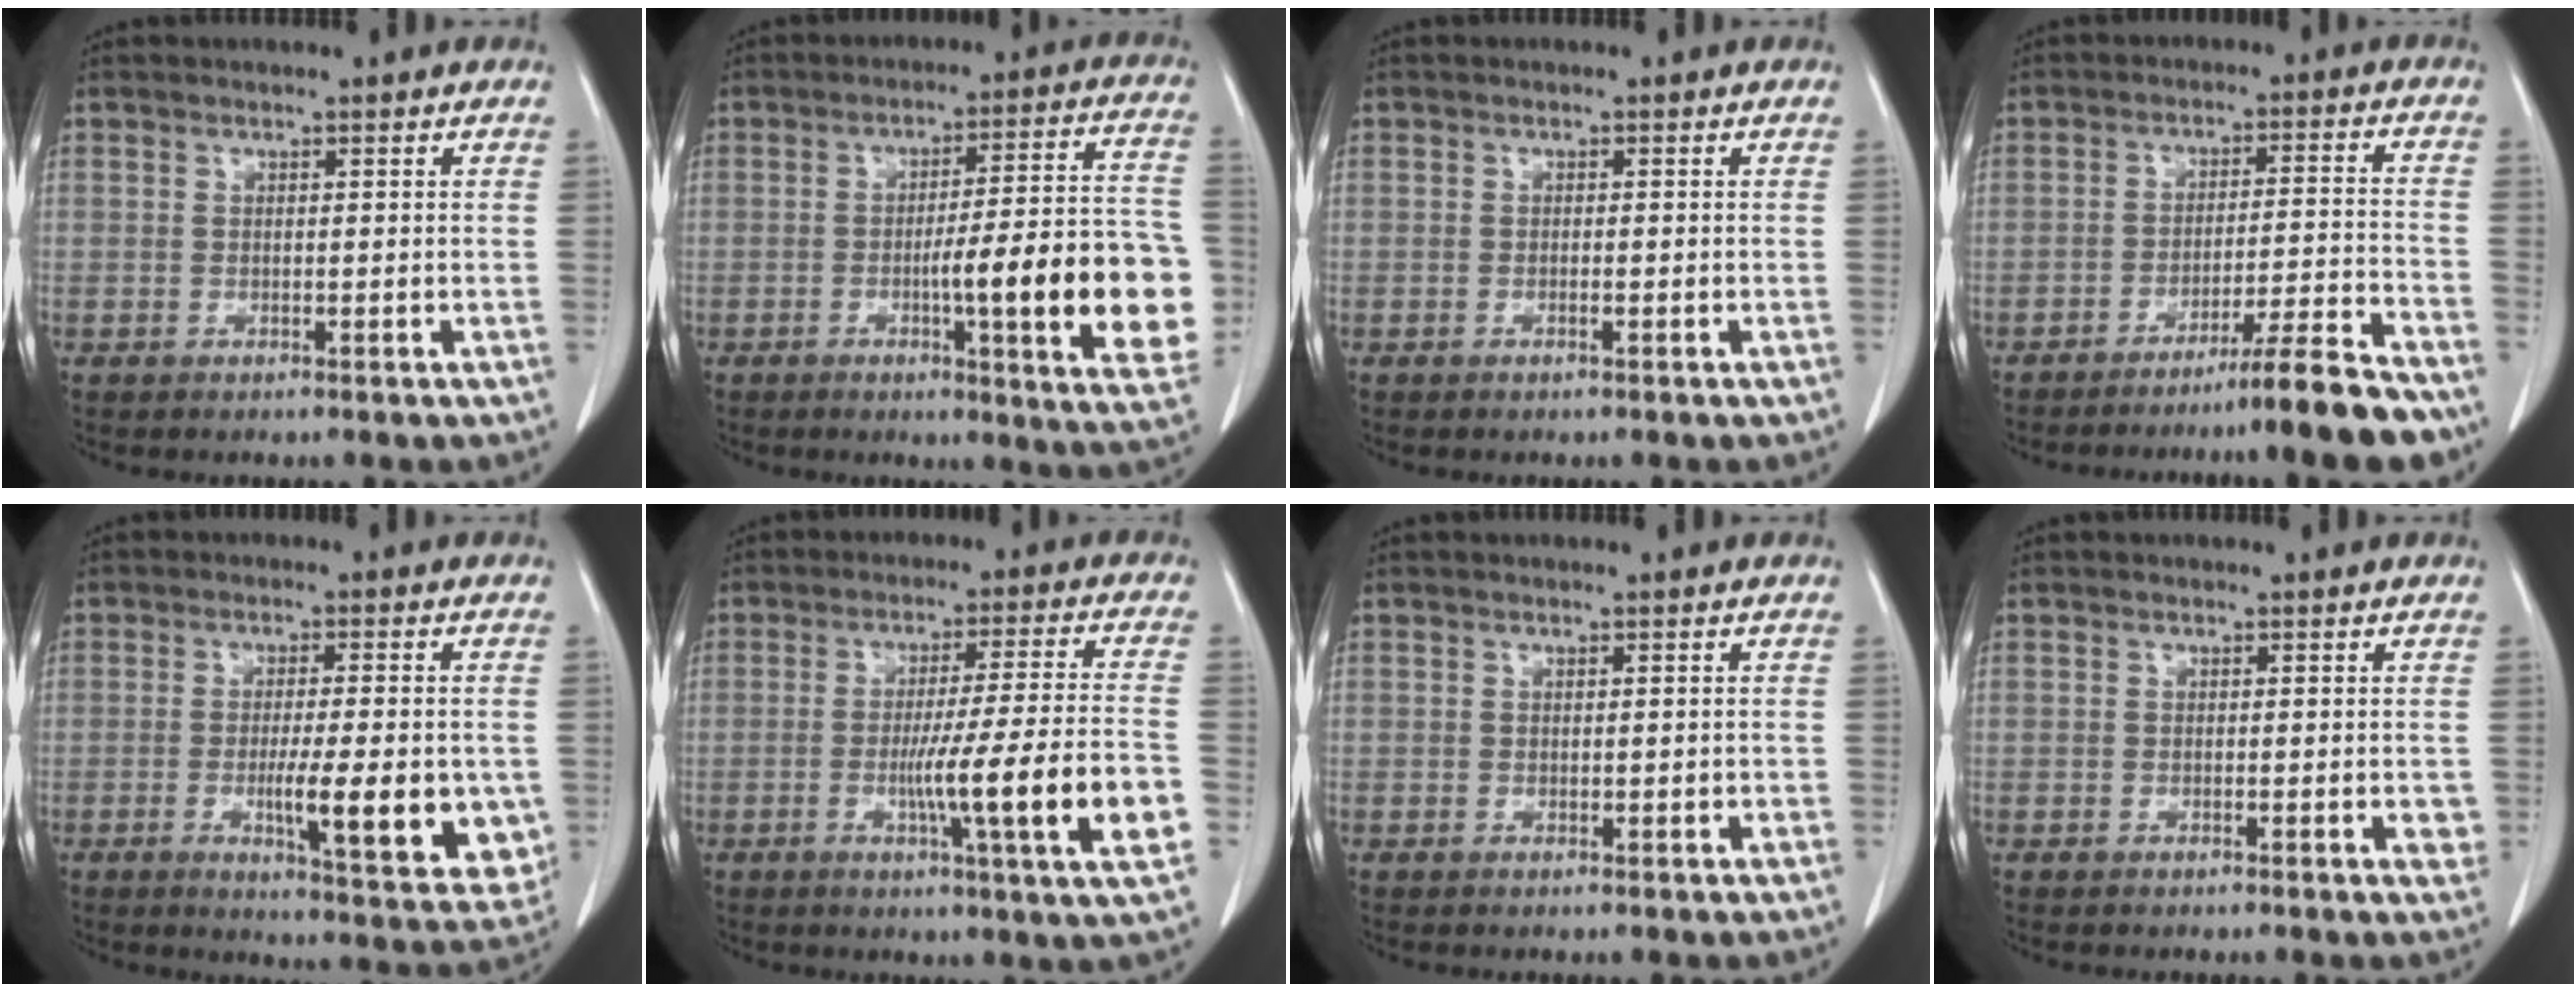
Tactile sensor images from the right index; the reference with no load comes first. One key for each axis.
{"total": 18.2, "fx": -3.7, "fy": 1.8, "fz": 17.7, "tx": -0.167, "ty": 0.018, "tz": -0.041}
{"total": 0.6, "fx": -0.3, "fy": 0.0, "fz": 0.5, "tx": -0.012, "ty": -0.001, "tz": -0.004}
{"total": 10.9, "fx": -9.1, "fy": -1.2, "fz": 5.9, "tx": -0.058, "ty": 0.002, "tz": -0.141}
{"total": 13.8, "fx": -2.8, "fy": 2.8, "fz": 13.2, "tx": -0.151, "ty": -0.017, "tz": -0.030}
{"total": 14.8, "fx": -3.8, "fy": -1.1, "fz": 14.2, "tx": -0.214, "ty": -0.016, "tz": -0.063}
{"total": 0.8, "fx": -0.1, "fy": 0.3, "fz": 0.7, "tx": -0.010, "ty": -0.001, "tz": 0.001}
{"total": 1.8, "fx": -0.3, "fy": 0.5, "fz": 1.7, "tx": -0.016, "ty": -0.003, "tz": -0.004}